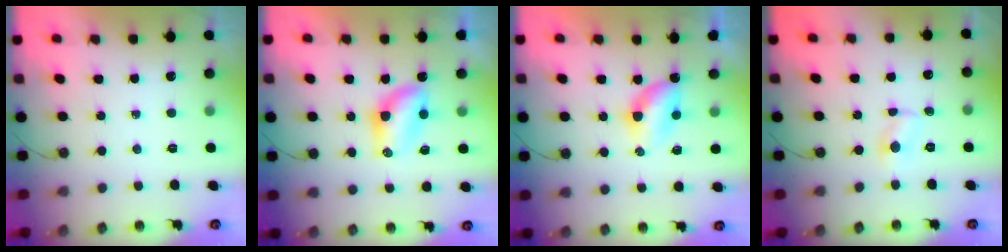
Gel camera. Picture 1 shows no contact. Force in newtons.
{"total": 6.5, "press": 6.5, "slide": 0.4}
{"total": 4.5, "press": 4.5, "slide": 0.6}
{"total": 2.3, "press": 2.3, "slide": 0.2}